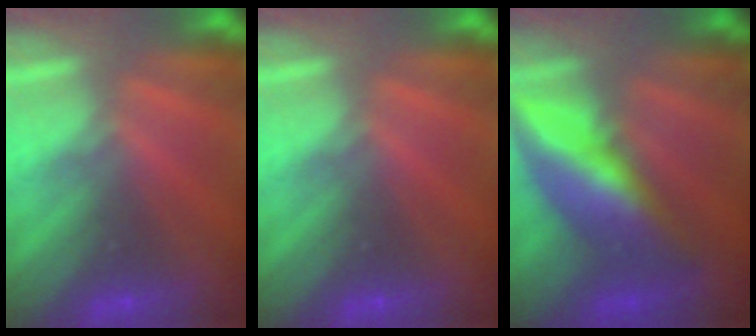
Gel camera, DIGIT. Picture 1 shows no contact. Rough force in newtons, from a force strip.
{"total": 0.0}
{"total": 13.7}